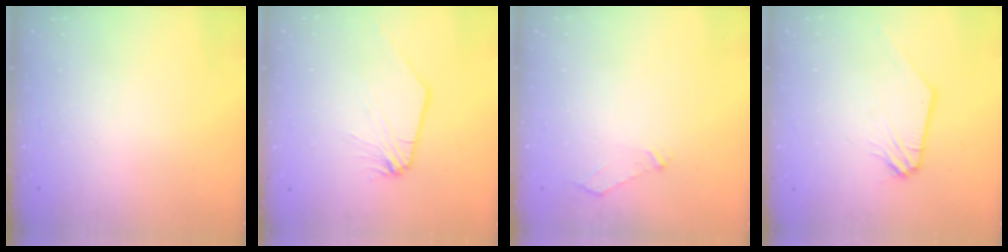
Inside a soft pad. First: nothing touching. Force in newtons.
{"total": 0.0}
{"total": 4.4, "press": 4.3, "slide": 0.6}
{"total": 1.2, "press": 1.2, "slide": 0.1}